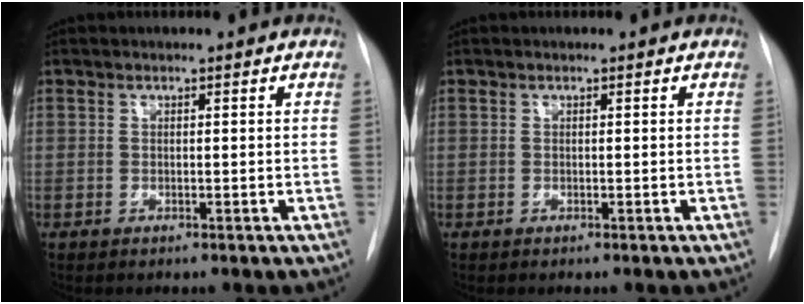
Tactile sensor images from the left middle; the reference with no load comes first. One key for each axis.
{"total": 0.0}